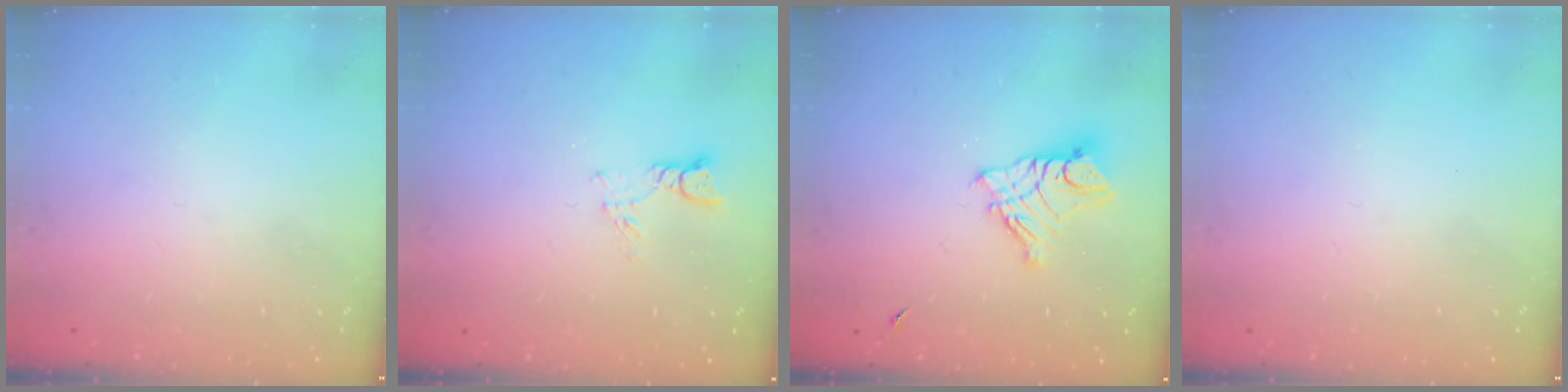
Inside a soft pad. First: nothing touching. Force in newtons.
{"total": 3.6, "press": 3.6, "slide": 0.3}
{"total": 10.3, "press": 10.3, "slide": 0.9}
{"total": 0.0}